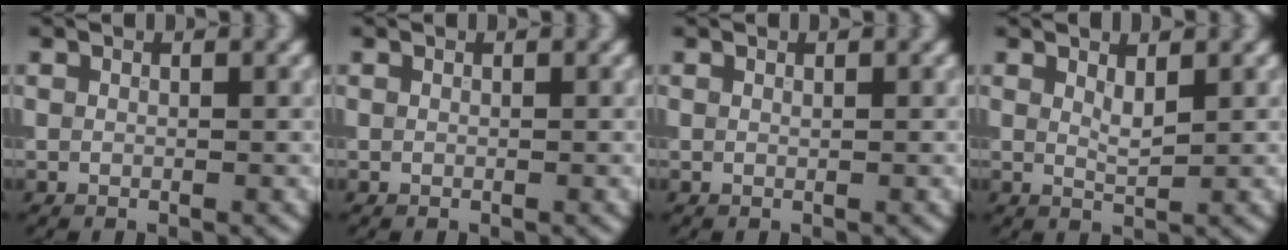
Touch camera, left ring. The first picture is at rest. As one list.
[{"total": 0.0}, {"total": 0.0}, {"total": 1.3, "force": [0.7, 0.3, 1.1], "torque": [-0.023, -0.003, 0.014]}]